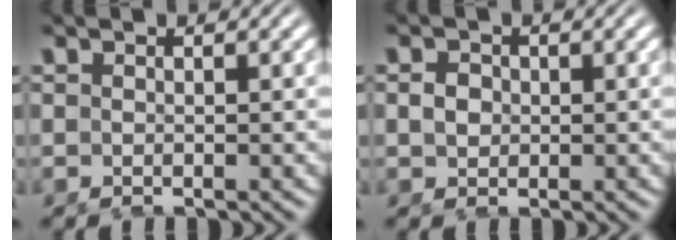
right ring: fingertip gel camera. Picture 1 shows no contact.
{"total": 0.8, "force": [0.1, 0.6, 0.4], "torque": [-0.010, -0.008, 0.008]}